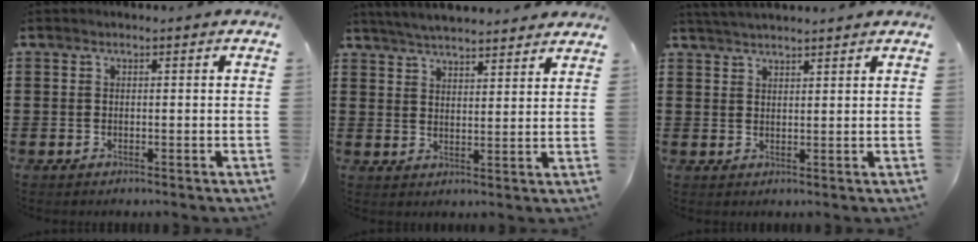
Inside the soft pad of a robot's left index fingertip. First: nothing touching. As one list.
[{"total": 4.9, "force": [4.8, 0.0, 0.9], "torque": [-0.033, -0.017, 0.086]}, {"total": 2.6, "force": [2.6, -0.2, 0.4], "torque": [-0.015, -0.002, 0.050]}]